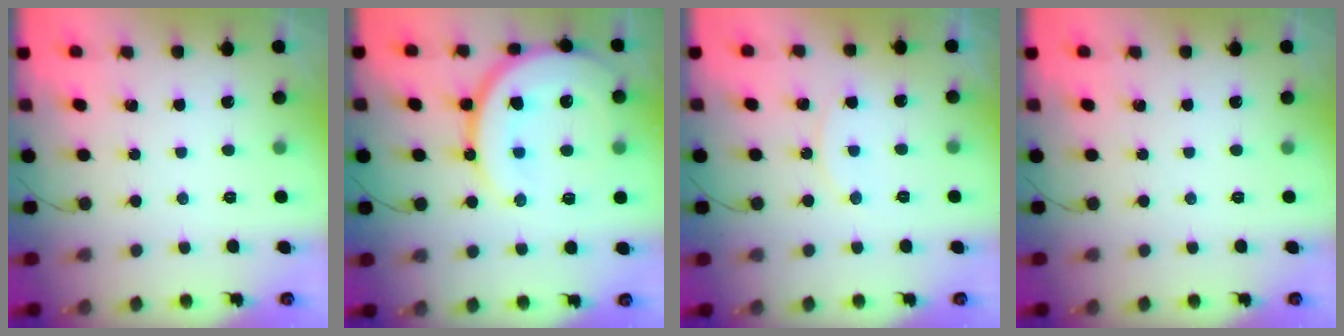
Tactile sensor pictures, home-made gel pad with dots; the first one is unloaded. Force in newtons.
{"total": 18.8, "press": 18.6, "slide": 2.2}
{"total": 4.9, "press": 4.8, "slide": 0.5}
{"total": 0.0}